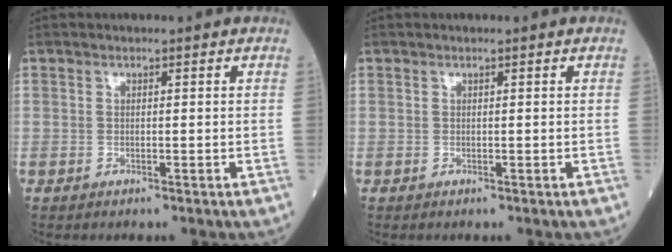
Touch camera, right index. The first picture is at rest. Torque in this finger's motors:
{"motor_torque": [0.01, 0.05, -0.02, -0.01]}